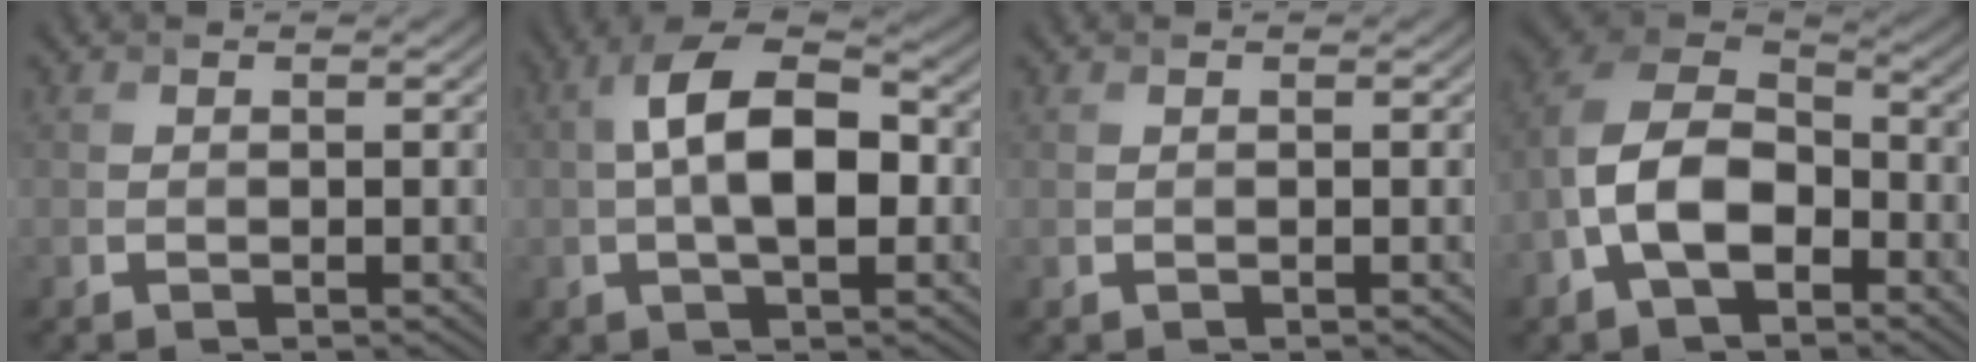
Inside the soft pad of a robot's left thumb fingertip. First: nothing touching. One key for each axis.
{"total": 10.2, "fx": -0.1, "fy": 5.1, "fz": 8.8, "tx": -0.161, "ty": 0.011, "tz": -0.008}
{"total": 0.0}
{"total": 11.8, "fx": -3.9, "fy": 7.6, "fz": 8.1, "tx": -0.185, "ty": -0.010, "tz": -0.087}